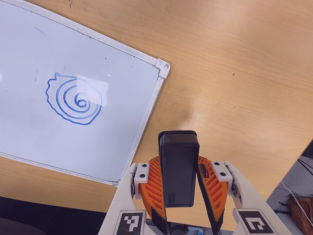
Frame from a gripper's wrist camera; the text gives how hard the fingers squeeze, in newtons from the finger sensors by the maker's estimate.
{"total": 7.8, "left": 6.2, "right": 9.4}